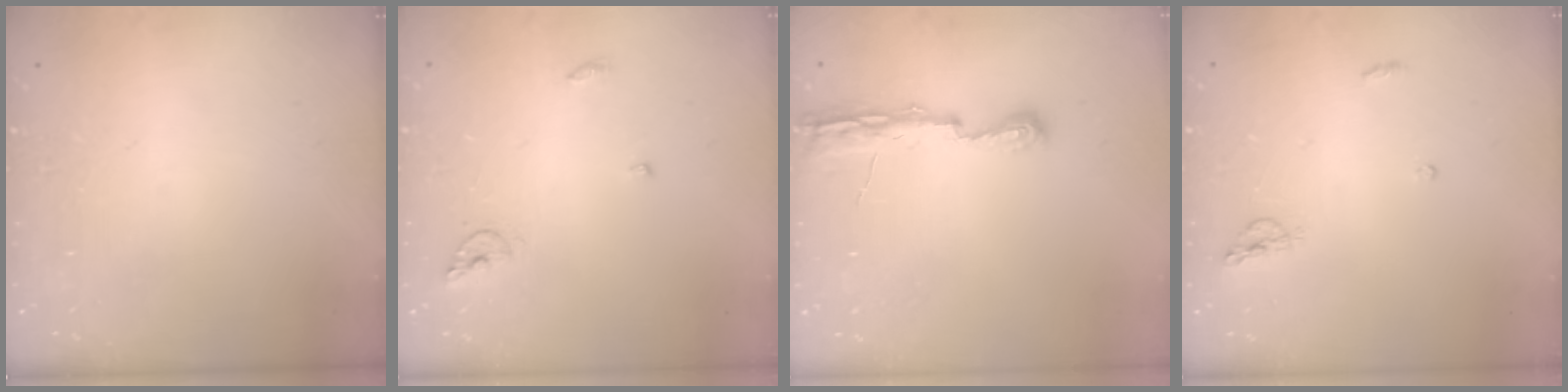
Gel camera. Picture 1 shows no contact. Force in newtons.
{"total": 5.8, "press": 5.8, "slide": 0.4}
{"total": 7.1, "press": 7.1, "slide": 0.8}
{"total": 5.4, "press": 5.4, "slide": 0.5}